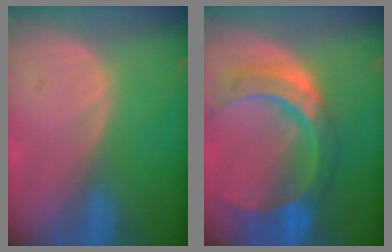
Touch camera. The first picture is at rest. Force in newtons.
{"total": 11.1, "press": 9.3, "slide": 6.0}